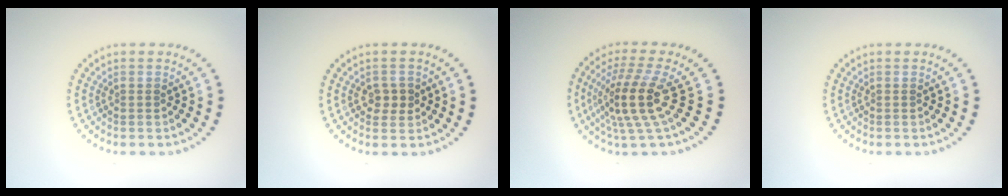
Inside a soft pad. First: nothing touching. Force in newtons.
{"total": 1.9, "press": 1.8, "slide": 0.3}
{"total": 4.9, "press": 3.6, "slide": 3.2}
{"total": 0.0}